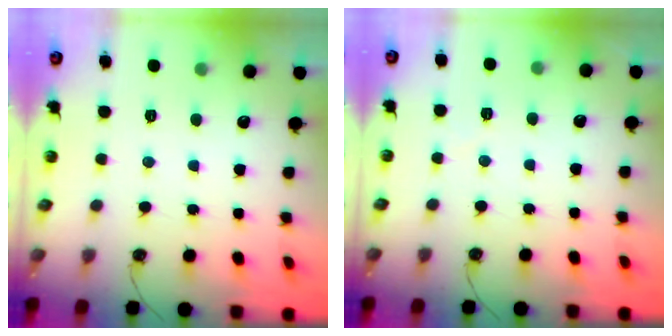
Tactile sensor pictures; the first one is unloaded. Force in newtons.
{"total": 2.8, "press": 2.7, "slide": 0.8}